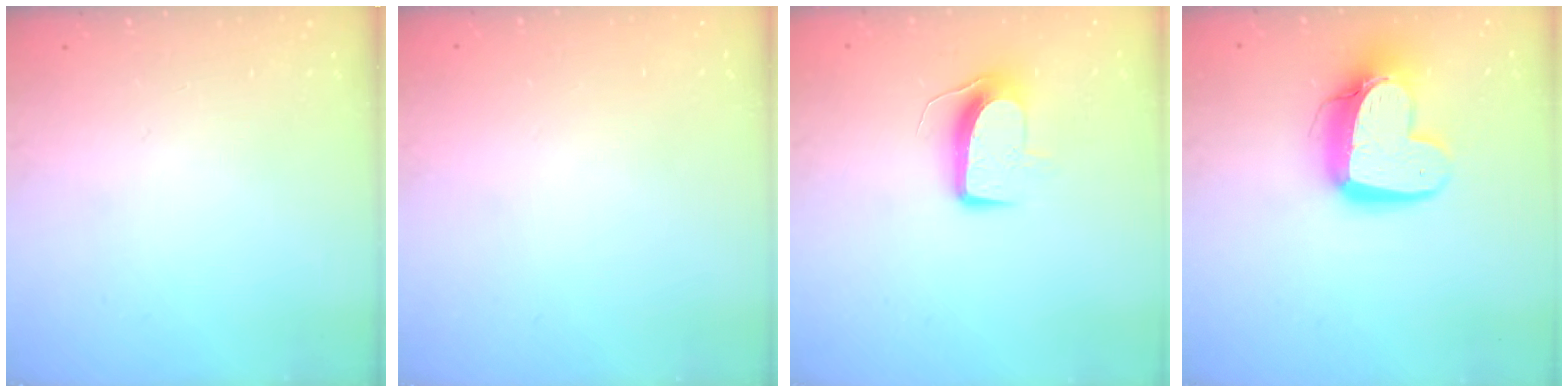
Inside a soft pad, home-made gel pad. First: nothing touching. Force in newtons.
{"total": 0.0}
{"total": 9.2, "press": 9.2, "slide": 0.4}
{"total": 14.7, "press": 14.6, "slide": 1.4}